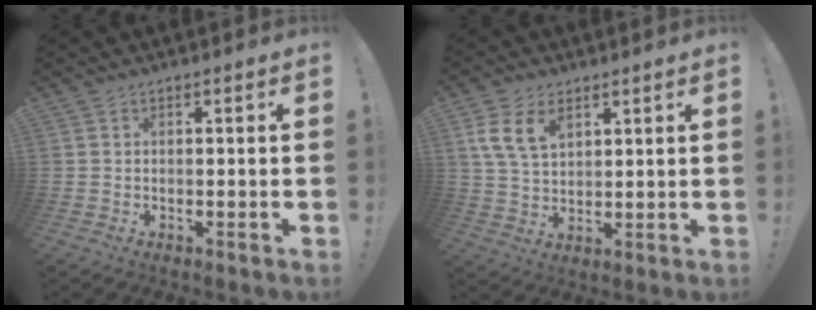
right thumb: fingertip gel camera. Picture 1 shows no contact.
{"total": 9.4, "force": [4.6, 5.7, 5.8], "torque": [-0.119, -0.002, 0.090]}